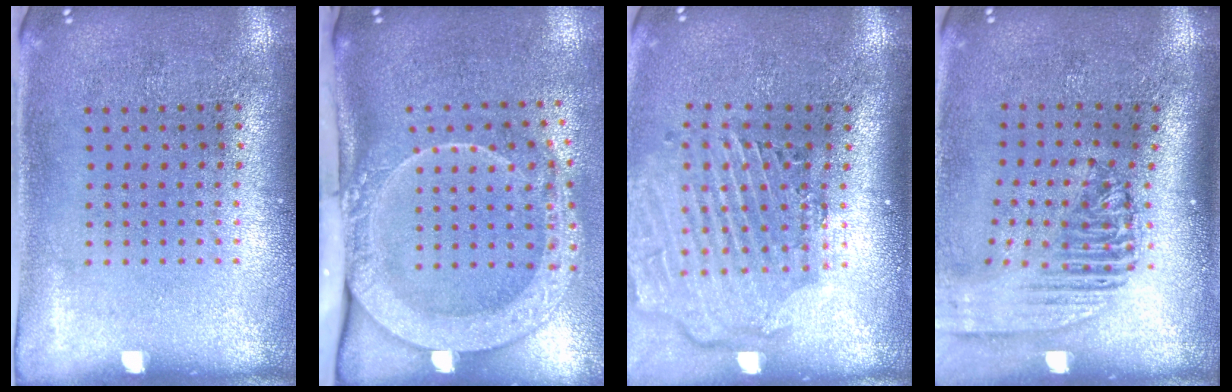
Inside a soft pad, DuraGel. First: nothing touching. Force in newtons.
{"total": 2.9, "press": 2.1, "slide": 2.0}
{"total": 2.8, "press": 2.3, "slide": 1.7}
{"total": 2.3, "press": 1.7, "slide": 1.5}